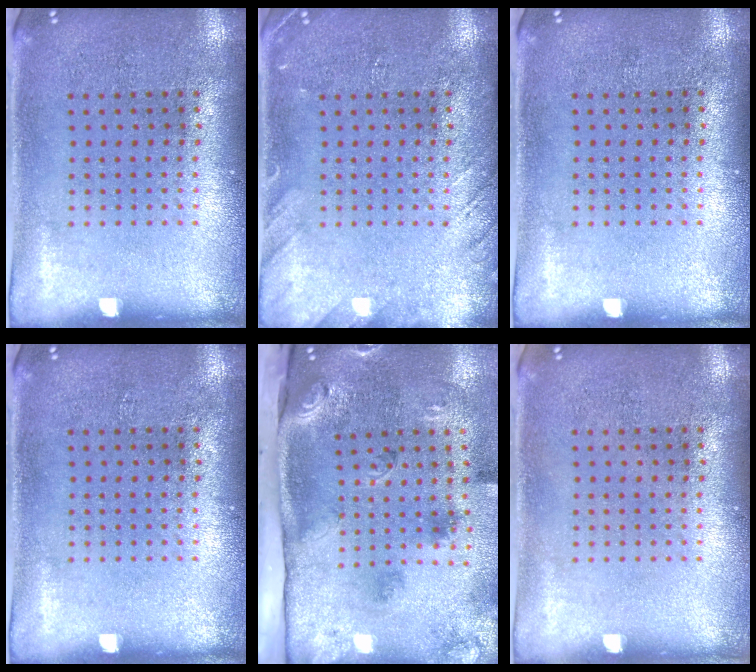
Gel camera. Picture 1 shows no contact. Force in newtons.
{"total": 1.8, "press": 1.8, "slide": 0.1}
{"total": 0.0}
{"total": 0.0}
{"total": 3.4, "press": 2.1, "slide": 2.7}
{"total": 0.0}